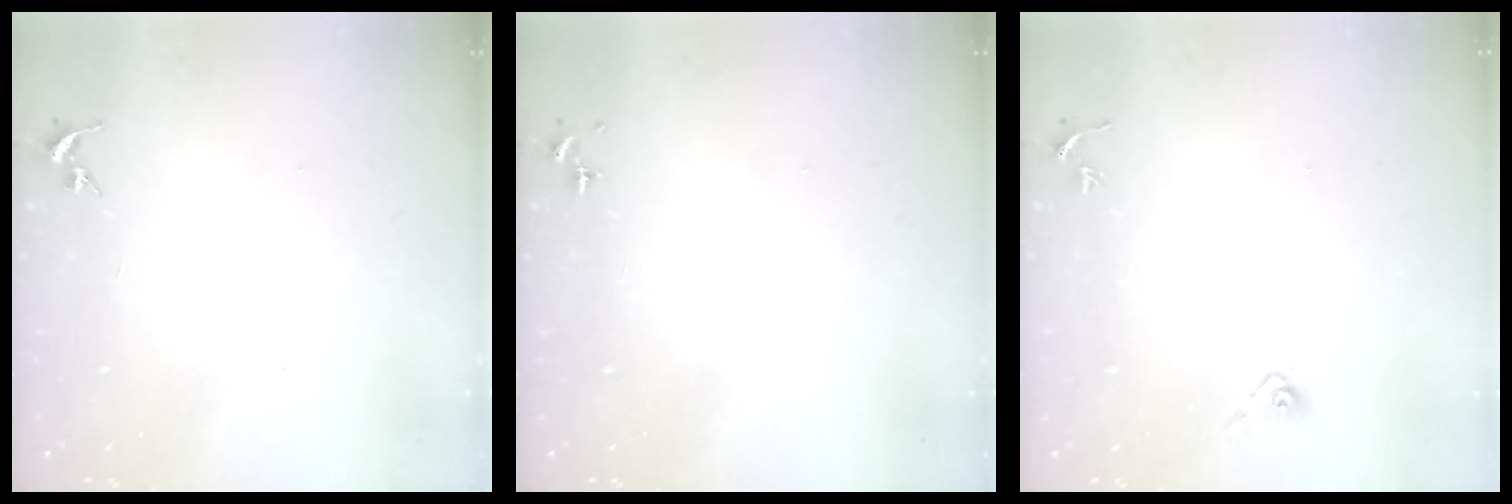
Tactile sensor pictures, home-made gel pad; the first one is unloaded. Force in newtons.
{"total": 0.0}
{"total": 3.9, "press": 3.4, "slide": 1.9}